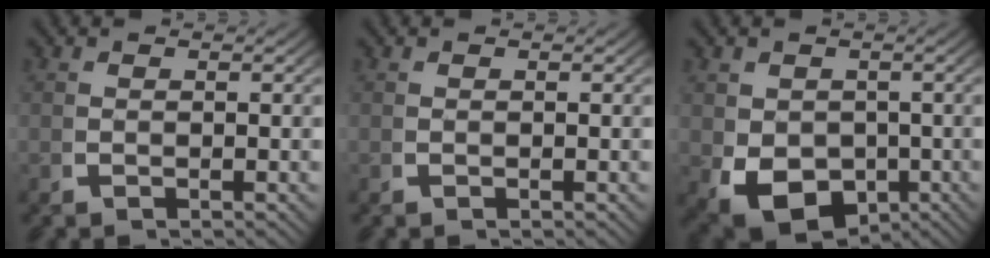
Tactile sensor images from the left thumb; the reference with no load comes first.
{"total": 0.0}
{"total": 7.8, "force": [-3.0, 5.6, 4.5], "torque": [-0.097, -0.046, -0.028]}